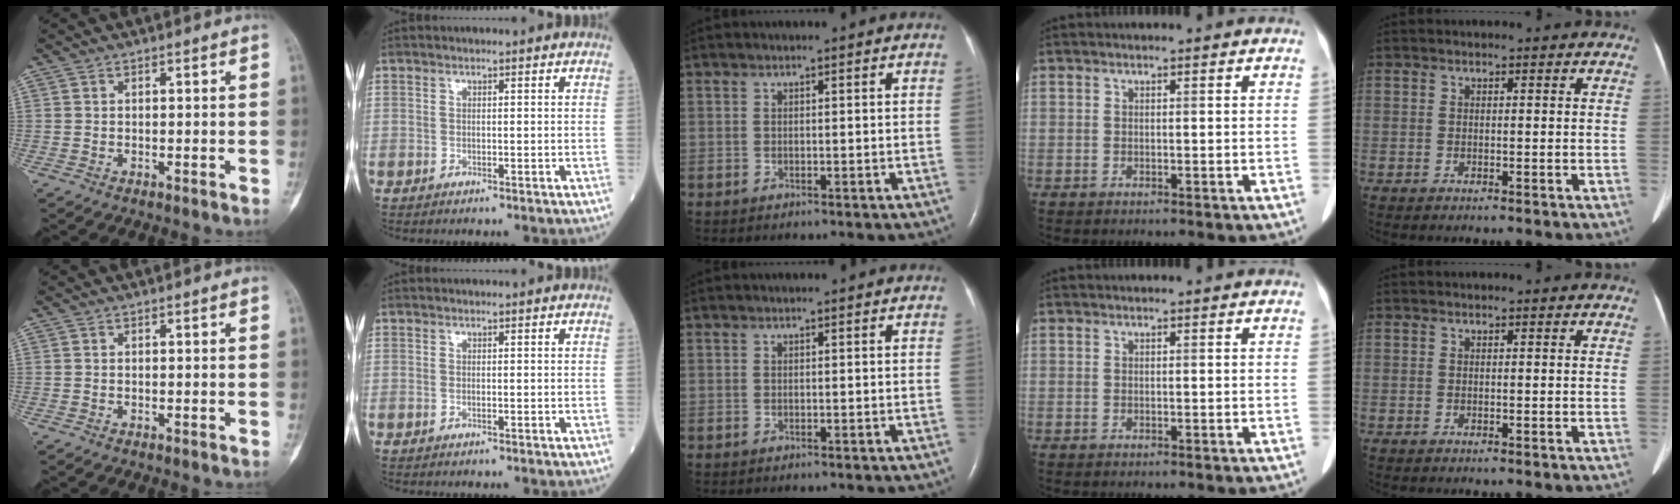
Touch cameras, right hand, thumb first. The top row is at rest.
{}